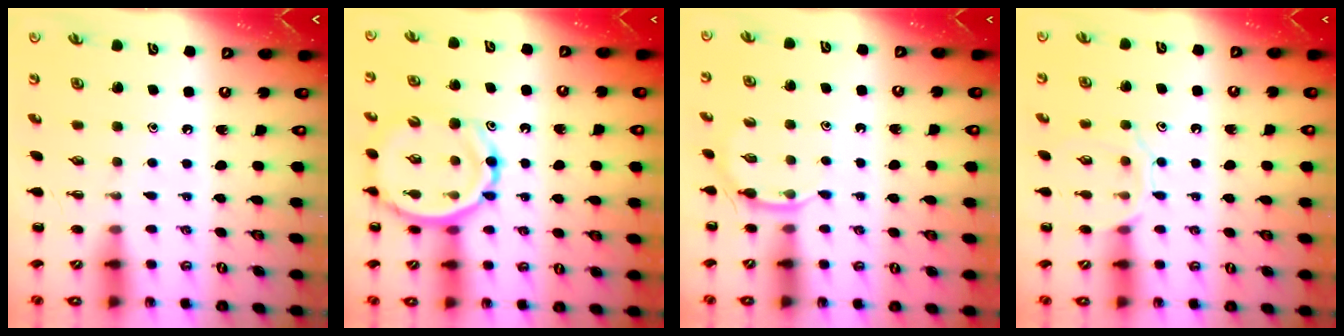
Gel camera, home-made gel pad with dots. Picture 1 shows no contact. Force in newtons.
{"total": 13.6, "press": 13.2, "slide": 3.5}
{"total": 5.4, "press": 5.4, "slide": 1.0}
{"total": 9.5, "press": 9.5, "slide": 0.6}